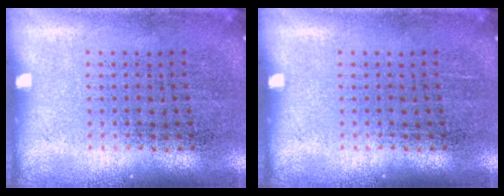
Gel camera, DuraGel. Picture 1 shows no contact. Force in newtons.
{"total": 0.0}